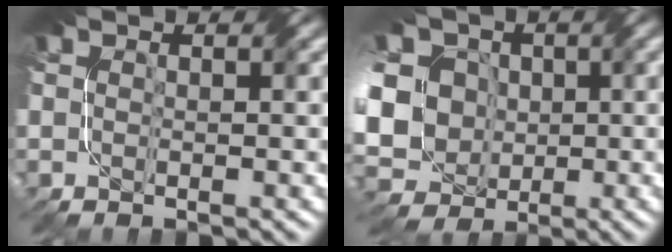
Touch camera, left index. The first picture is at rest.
{"total": 17.5, "force": [1.2, 15.3, 8.5], "torque": [-0.217, 0.019, -0.013]}